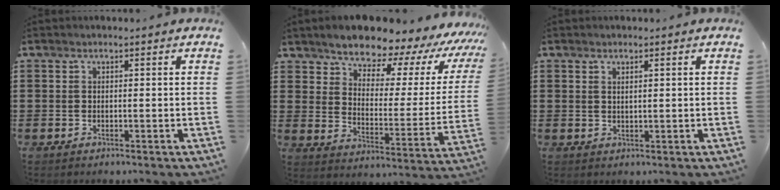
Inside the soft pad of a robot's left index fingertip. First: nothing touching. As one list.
[{"total": 8.5, "force": [7.8, 2.5, 2.3], "torque": [-0.067, -0.069, 0.131]}, {"total": 0.9, "force": [0.6, 0.2, 0.7], "torque": [-0.016, 0.001, 0.010]}]